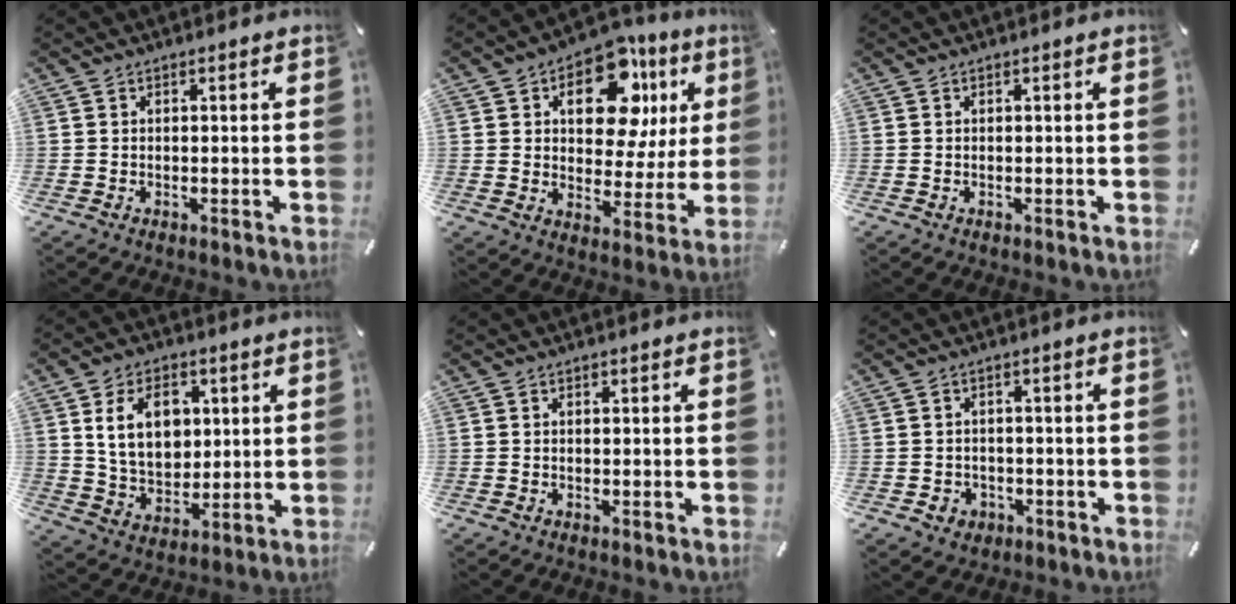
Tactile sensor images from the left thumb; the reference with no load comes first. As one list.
[{"total": 15.8, "force": [7.1, 9.3, 10.6], "torque": [-0.141, -0.035, 0.118]}, {"total": 0.0}, {"total": 12.2, "force": [3.5, 8.9, 7.5], "torque": [-0.139, 0.005, 0.061]}, {"total": 0.5, "force": [0.2, 0.3, 0.4], "torque": [-0.007, 0.002, 0.002]}, {"total": 3.2, "force": [-0.9, 2.9, 0.7], "torque": [-0.005, 0.001, -0.020]}]